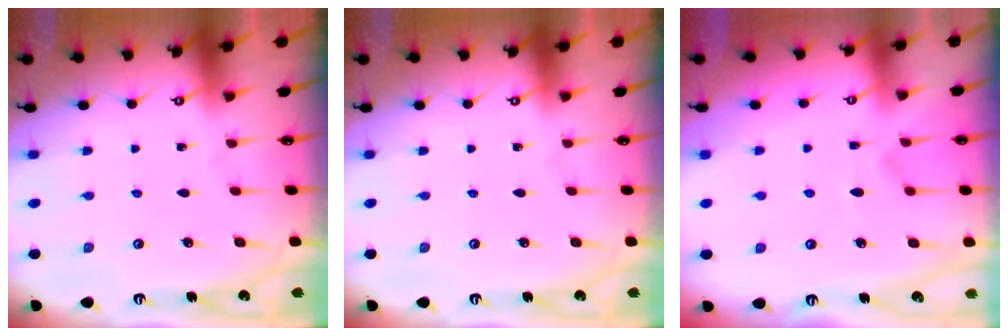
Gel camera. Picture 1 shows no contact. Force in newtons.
{"total": 0.0}
{"total": 2.5, "press": 2.2, "slide": 1.2}